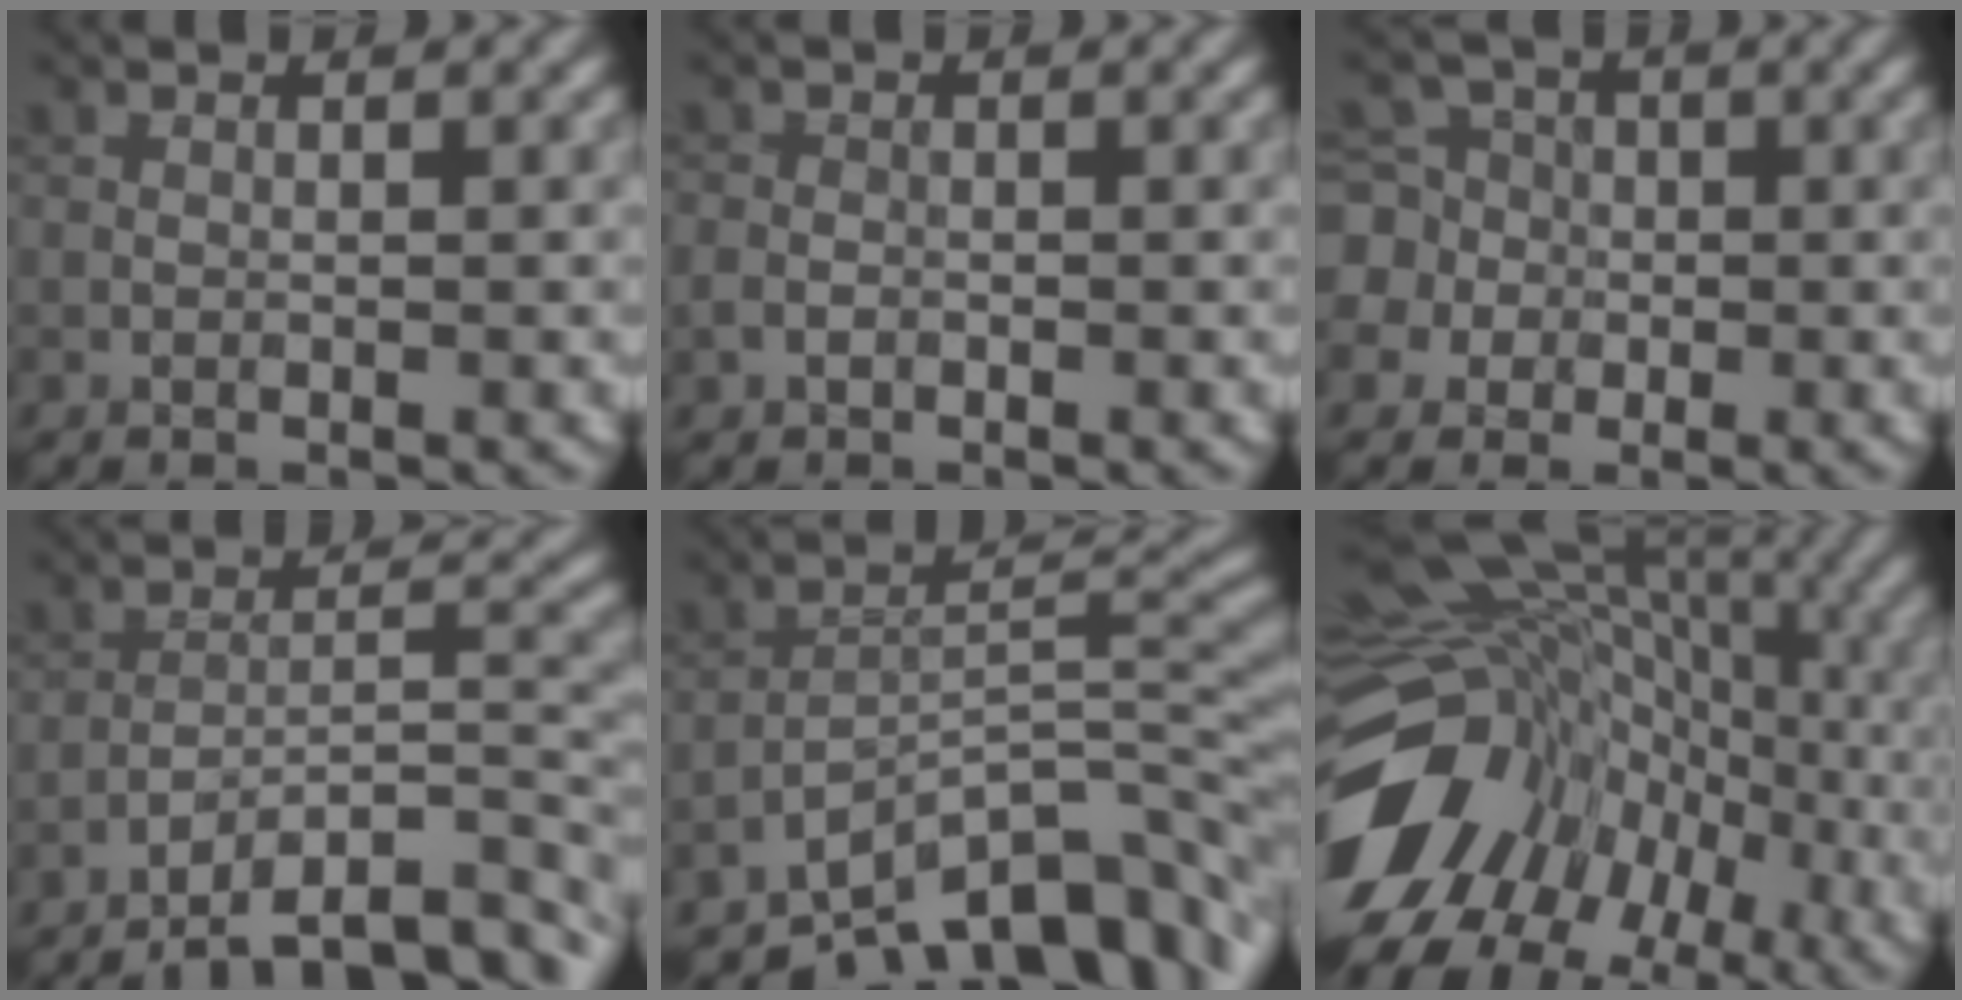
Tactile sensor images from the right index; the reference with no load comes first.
{"total": 1.1, "force": [-0.5, 0.9, 0.4], "torque": [-0.005, -0.002, -0.013]}
{"total": 6.8, "force": [-0.1, 6.5, 1.9], "torque": [-0.042, 0.026, -0.036]}
{"total": 9.0, "force": [-6.9, 2.4, 5.4], "torque": [-0.069, 0.009, -0.119]}
{"total": 11.1, "force": [-8.6, 4.0, 5.8], "torque": [-0.067, 0.009, -0.152]}
{"total": 16.8, "force": [-5.4, 13.3, 8.8], "torque": [-0.170, -0.002, -0.067]}